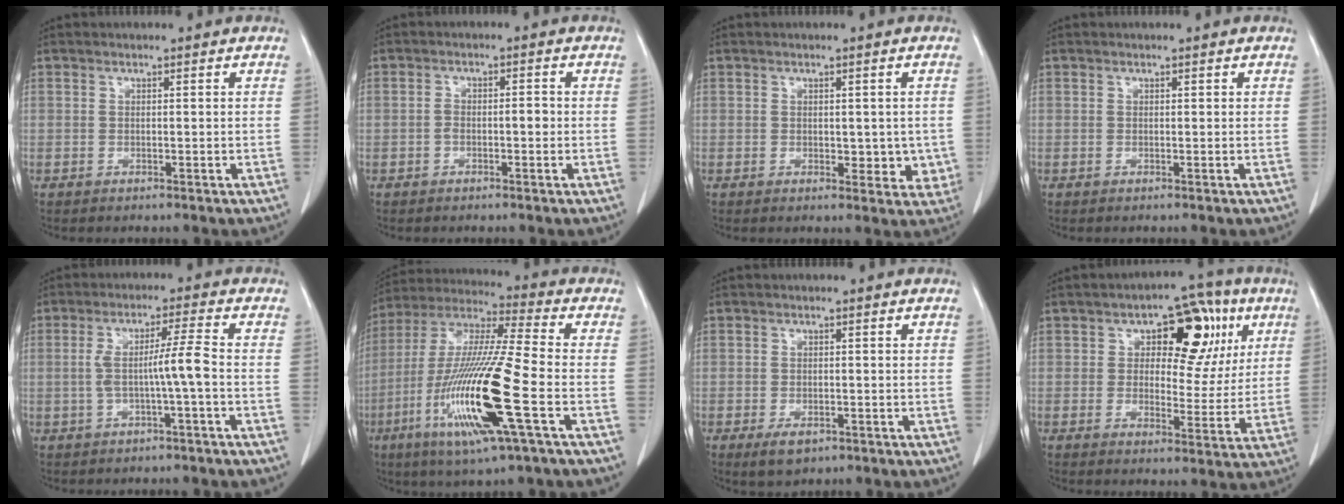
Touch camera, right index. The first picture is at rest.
{"total": 2.3, "force": [-0.6, 1.0, 2.0], "torque": [-0.033, 0.011, -0.008]}
{"total": 4.3, "force": [-0.2, 2.6, 3.4], "torque": [-0.026, -0.004, 0.002]}
{"total": 0.0}
{"total": 5.4, "force": [-1.0, -0.7, 5.3], "torque": [-0.101, 0.013, -0.016]}
{"total": 19.5, "force": [-6.3, 0.5, 18.4], "torque": [-0.393, -0.029, -0.125]}
{"total": 2.8, "force": [-1.5, 1.7, 1.7], "torque": [-0.030, -0.004, -0.017]}
{"total": 11.8, "force": [4.3, 6.6, 8.8], "torque": [-0.095, 0.031, 0.058]}